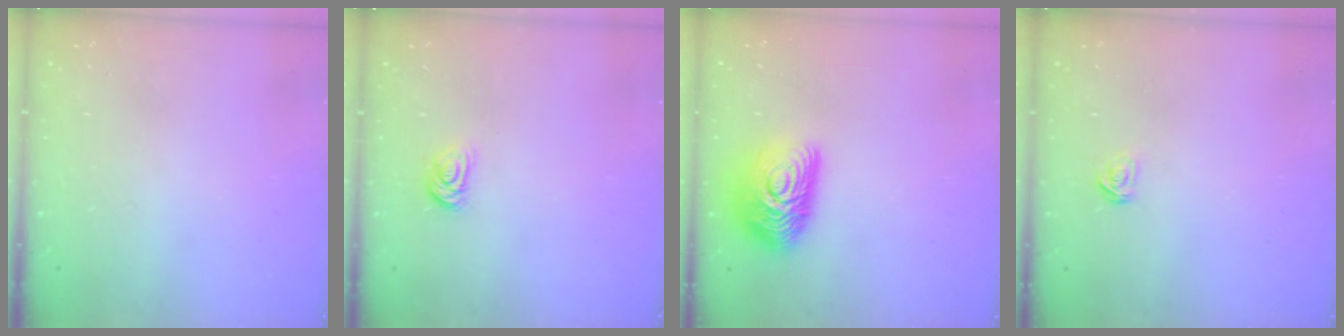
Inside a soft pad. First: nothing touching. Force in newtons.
{"total": 4.0, "press": 4.0, "slide": 0.5}
{"total": 14.2, "press": 14.2, "slide": 0.8}
{"total": 2.3, "press": 2.3, "slide": 0.1}